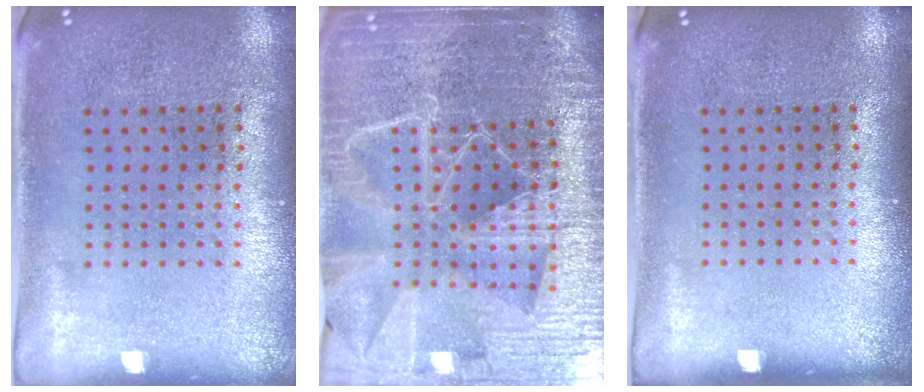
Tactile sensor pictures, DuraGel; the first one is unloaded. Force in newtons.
{"total": 6.3, "press": 5.5, "slide": 3.1}
{"total": 0.0}